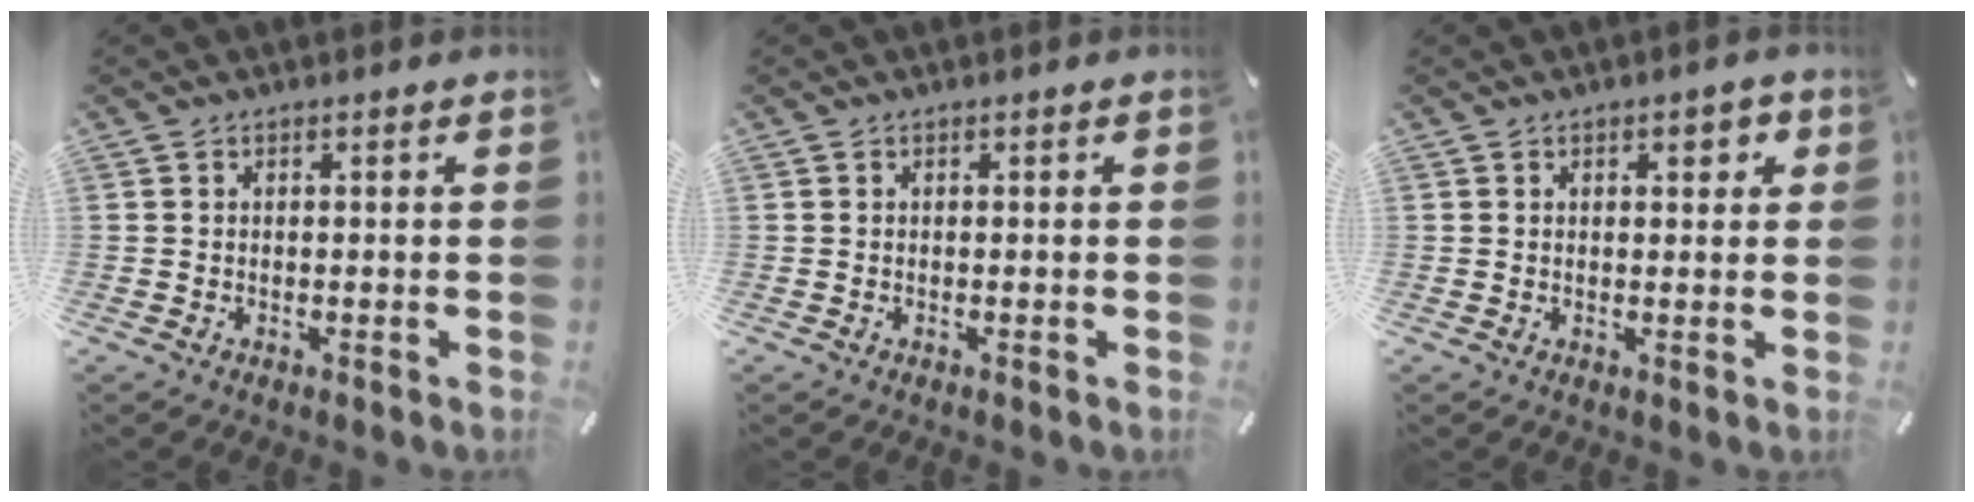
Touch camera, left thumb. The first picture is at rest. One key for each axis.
{"total": 0.0}
{"total": 2.7, "fx": 1.1, "fy": 1.6, "fz": 2.0, "tx": -0.025, "ty": 0.001, "tz": 0.012}